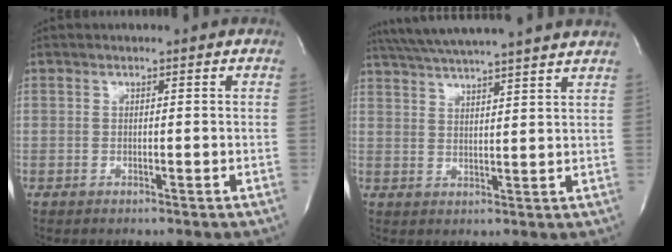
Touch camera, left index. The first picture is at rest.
{"total": 18.0, "force": [16.0, -0.4, 8.2], "torque": [-0.150, 0.017, 0.223]}